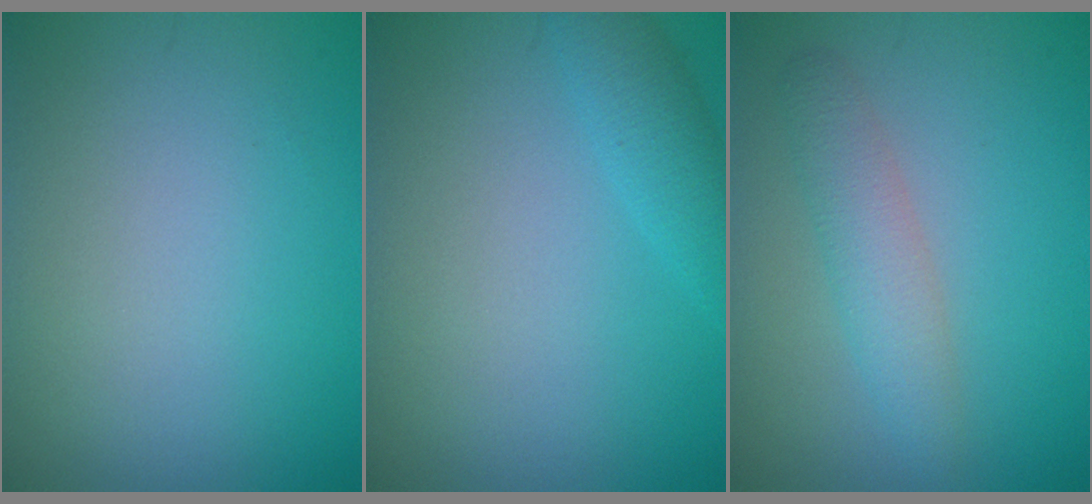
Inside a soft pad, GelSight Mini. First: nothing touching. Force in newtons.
{"total": 2.1, "press": 2.1, "slide": 0.2}
{"total": 2.8, "press": 2.8, "slide": 0.0}